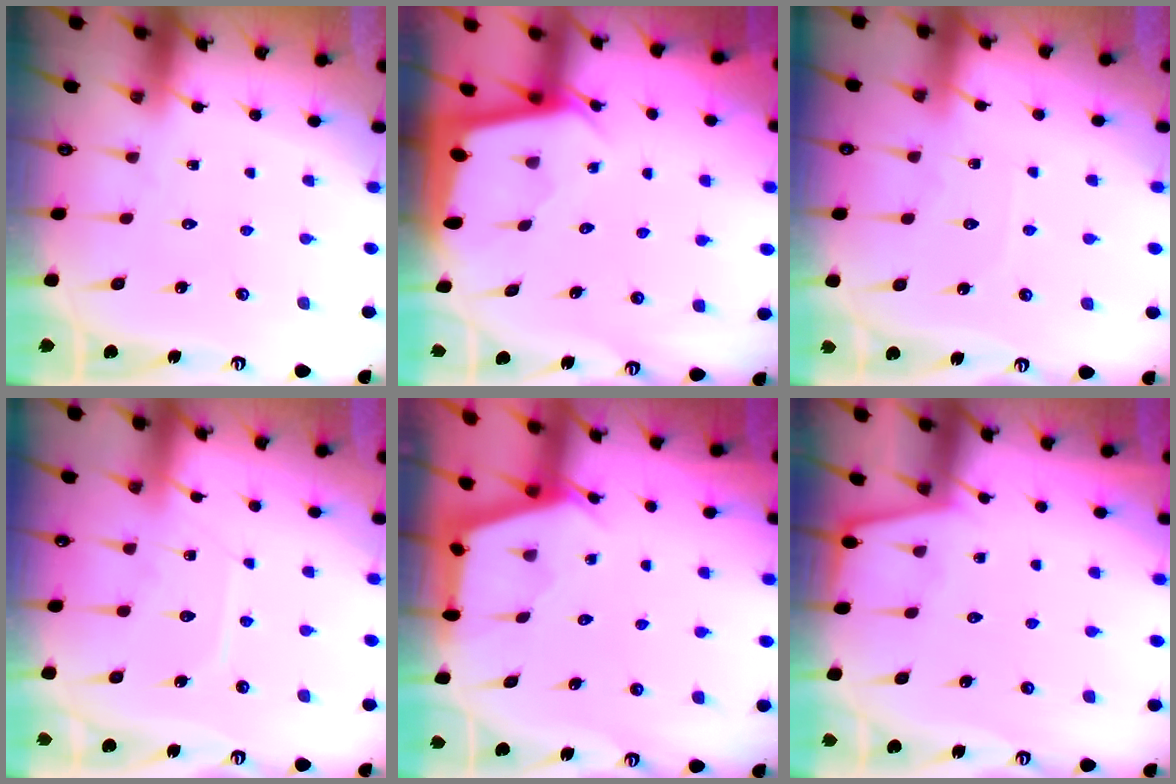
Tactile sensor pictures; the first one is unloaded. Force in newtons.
{"total": 2.0, "press": 2.0, "slide": 0.3}
{"total": 3.6, "press": 3.5, "slide": 0.4}
{"total": 7.6, "press": 7.5, "slide": 0.8}
{"total": 2.7, "press": 2.7, "slide": 0.4}
{"total": 1.7, "press": 1.6, "slide": 0.3}